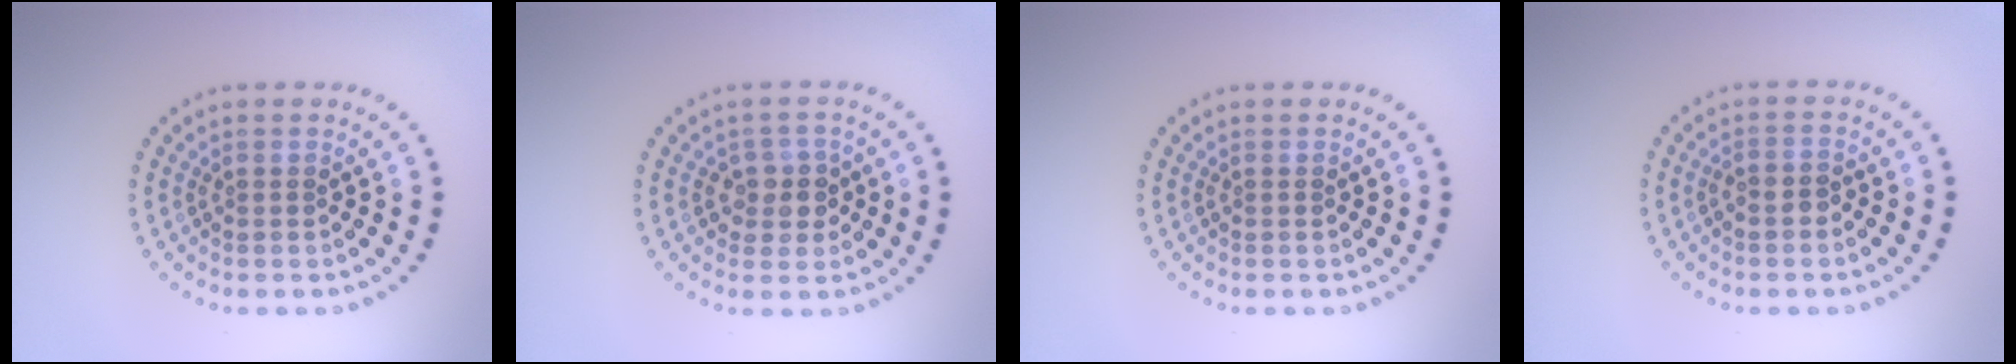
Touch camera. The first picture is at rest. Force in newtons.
{"total": 2.5, "press": 2.2, "slide": 1.0}
{"total": 0.0}
{"total": 1.1, "press": 0.9, "slide": 0.7}